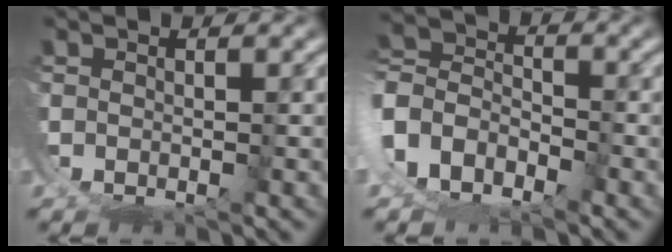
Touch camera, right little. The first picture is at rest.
{"total": 9.3, "force": [-1.4, 9.0, 1.9], "torque": [-0.103, -0.031, -0.037]}